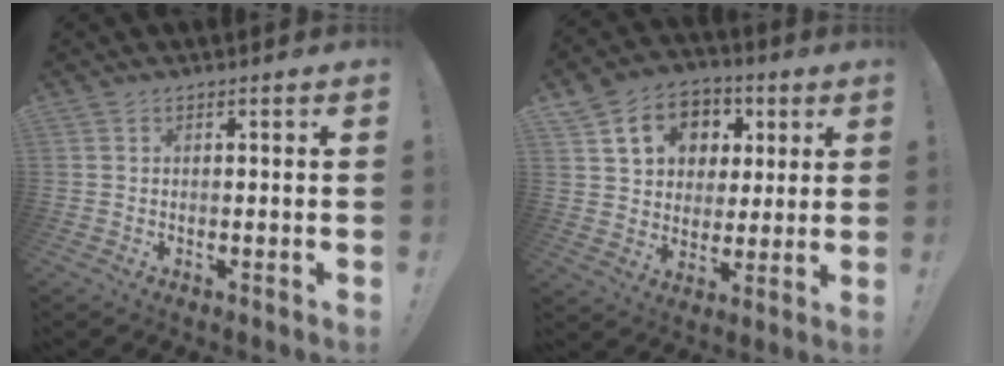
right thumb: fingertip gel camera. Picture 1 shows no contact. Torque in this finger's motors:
{"motor_torque": [0.26, 0.50, 0.28, 0.28, 0.06]}